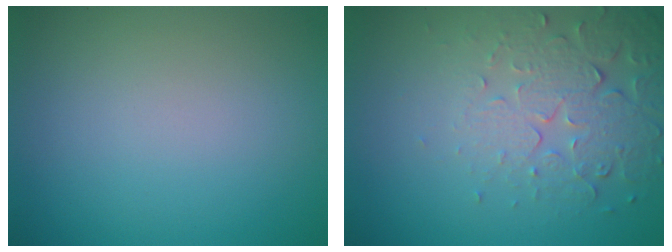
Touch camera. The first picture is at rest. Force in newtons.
{"total": 5.1, "press": 3.6, "slide": 3.6}